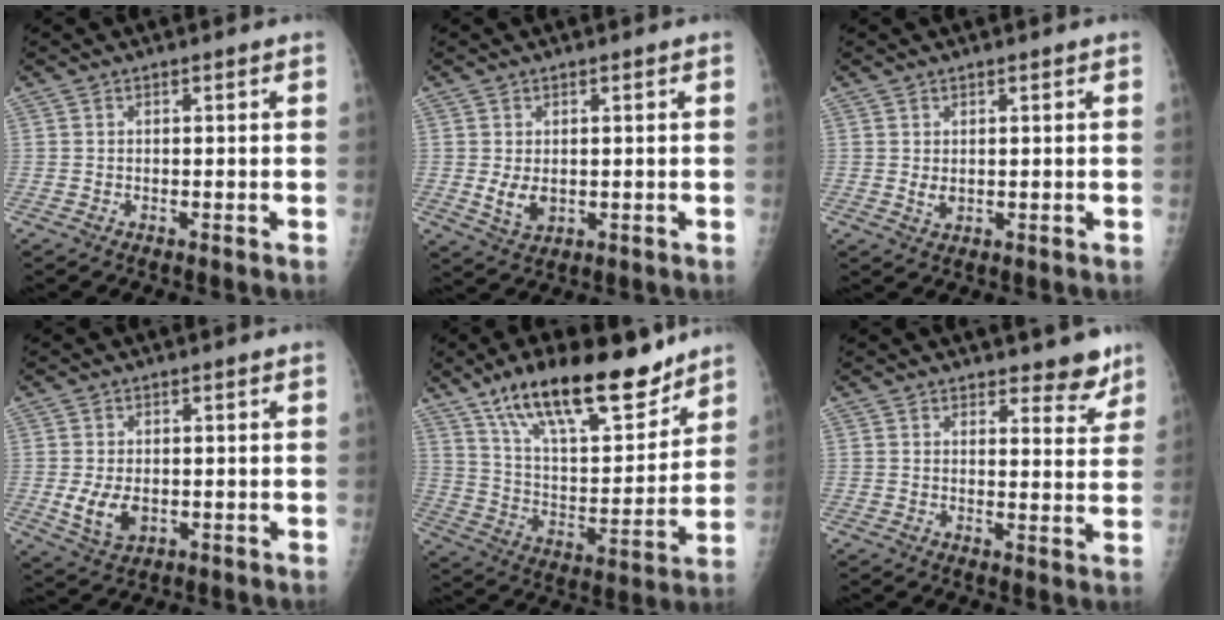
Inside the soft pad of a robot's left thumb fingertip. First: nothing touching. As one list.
[{"total": 4.0, "force": [0.1, 2.7, 2.9], "torque": [-0.045, -0.010, 0.011]}, {"total": 1.8, "force": [0.5, 1.2, 1.3], "torque": [-0.019, -0.007, 0.013]}, {"total": 6.0, "force": [-0.8, 3.9, 4.4], "torque": [-0.076, -0.011, -0.004]}, {"total": 22.8, "force": [16.1, 7.9, 14.1], "torque": [-0.194, -0.068, 0.273]}, {"total": 5.4, "force": [4.5, 2.4, 1.8], "torque": [0.009, -0.034, 0.053]}]